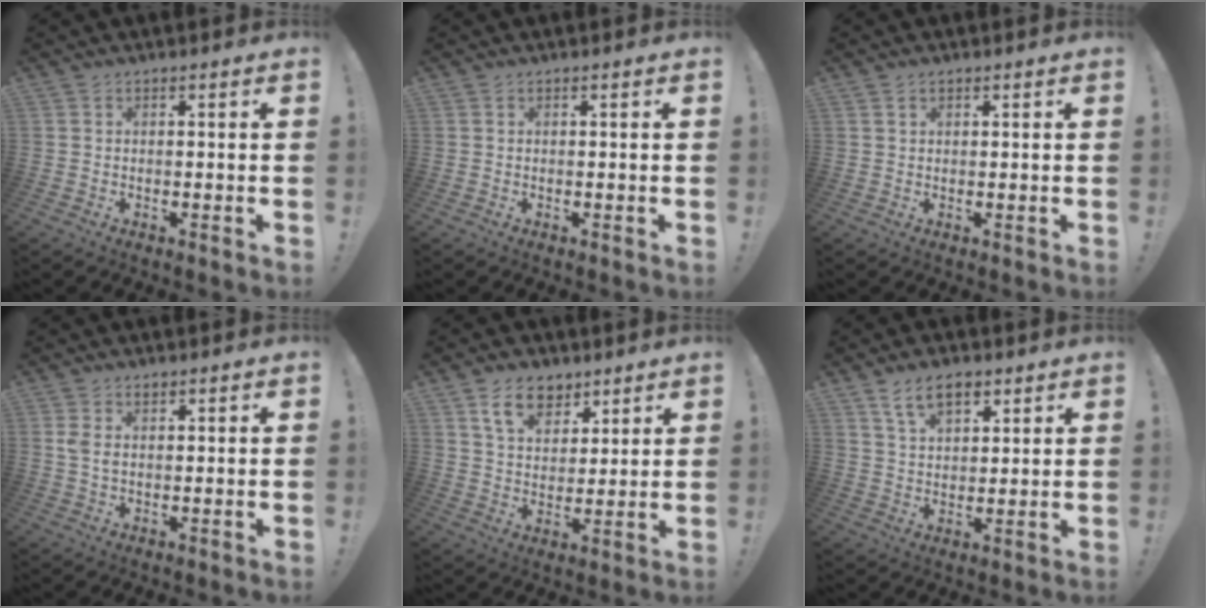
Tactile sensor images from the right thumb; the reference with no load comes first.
{"total": 0.0}
{"total": 0.9, "force": [0.6, 0.6, 0.4], "torque": [-0.004, 0.001, 0.010]}
{"total": 2.5, "force": [1.1, 1.4, 1.7], "torque": [-0.036, 0.002, 0.021]}
{"total": 10.5, "force": [6.4, 6.8, 4.7], "torque": [-0.075, -0.023, 0.122]}
{"total": 8.9, "force": [5.3, 4.6, 5.4], "torque": [-0.094, -0.009, 0.099]}